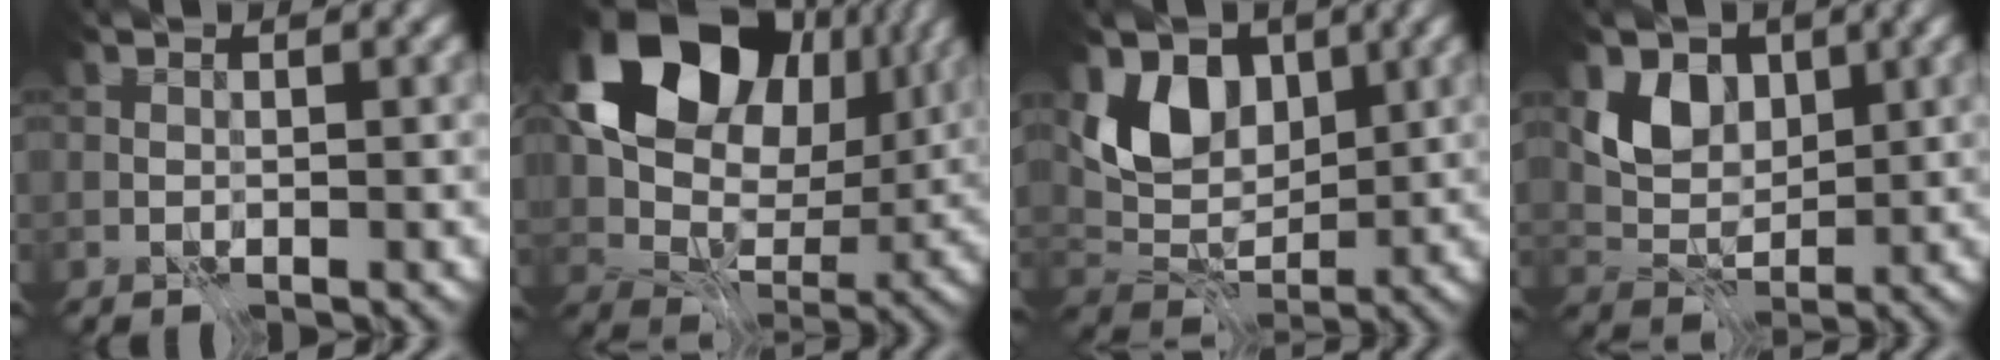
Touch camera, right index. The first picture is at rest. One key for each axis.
{"total": 16.2, "fx": 5.4, "fy": 11.8, "fz": 9.7, "tx": -0.164, "ty": 0.019, "tz": 0.101}
{"total": 5.5, "fx": 1.9, "fy": 3.8, "fz": 3.5, "tx": -0.056, "ty": -0.015, "tz": 0.025}
{"total": 4.4, "fx": 1.6, "fy": 3.2, "fz": 2.6, "tx": -0.045, "ty": -0.012, "tz": 0.020}